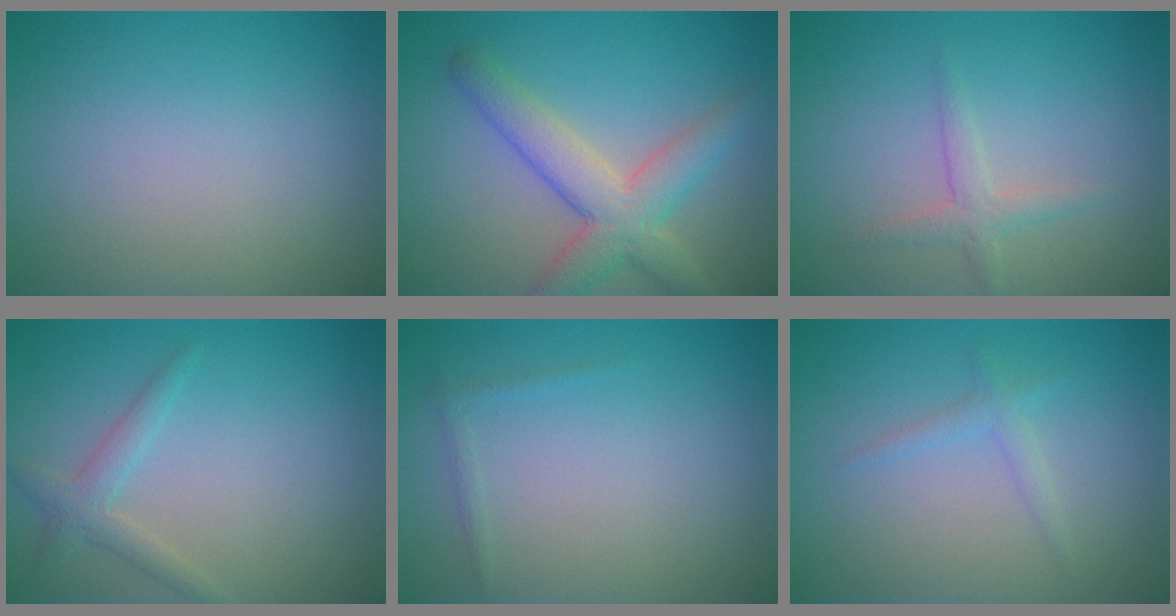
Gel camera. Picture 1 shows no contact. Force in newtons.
{"total": 5.6, "press": 5.6, "slide": 0.2}
{"total": 1.7, "press": 1.7, "slide": 0.1}
{"total": 1.9, "press": 1.9, "slide": 0.0}
{"total": 0.7, "press": 0.7, "slide": 0.0}
{"total": 1.3, "press": 1.3, "slide": 0.1}